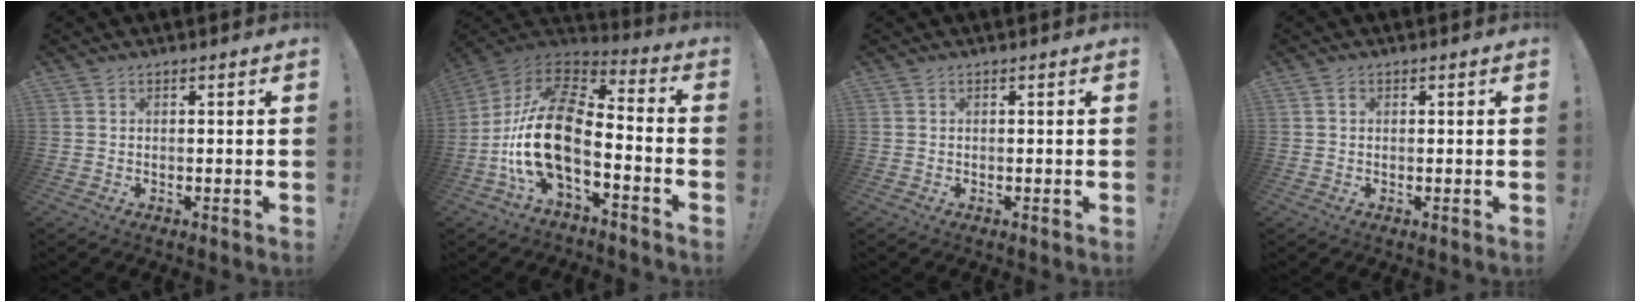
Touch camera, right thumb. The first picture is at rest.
{"total": 18.1, "force": [-4.7, 8.7, 15.1], "torque": [-0.310, 0.015, -0.079]}
{"total": 0.0}
{"total": 0.8, "force": [0.1, 0.7, 0.4], "torque": [-0.014, 0.006, 0.004]}